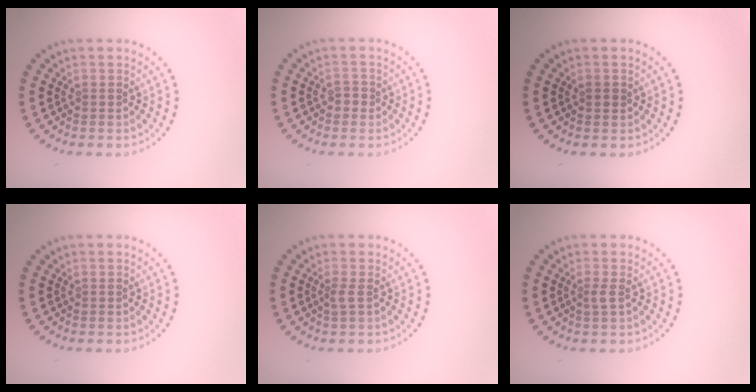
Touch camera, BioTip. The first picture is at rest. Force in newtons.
{"total": 1.0, "press": 0.9, "slide": 0.3}
{"total": 0.8, "press": 0.8, "slide": 0.2}
{"total": 0.0}
{"total": 0.9, "press": 0.7, "slide": 0.6}
{"total": 0.8, "press": 0.6, "slide": 0.5}